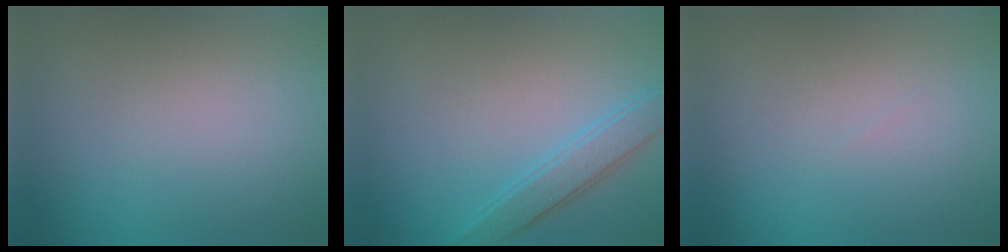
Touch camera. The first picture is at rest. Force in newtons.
{"total": 2.8, "press": 2.8, "slide": 0.2}
{"total": 0.0}